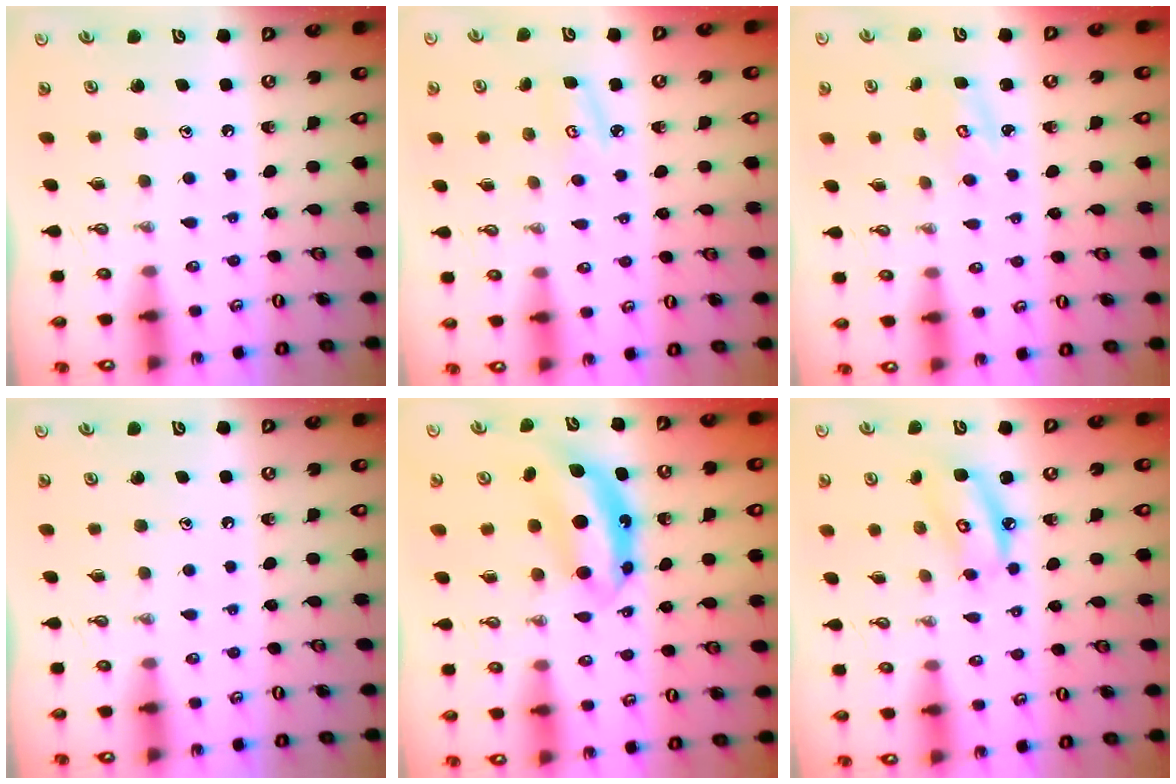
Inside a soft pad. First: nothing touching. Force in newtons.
{"total": 4.3, "press": 4.3, "slide": 0.5}
{"total": 2.9, "press": 2.9, "slide": 0.3}
{"total": 0.0}
{"total": 7.5, "press": 7.5, "slide": 0.3}
{"total": 7.8, "press": 7.8, "slide": 0.8}